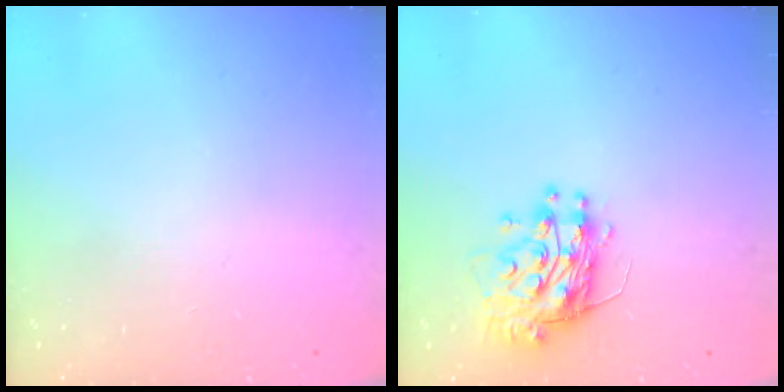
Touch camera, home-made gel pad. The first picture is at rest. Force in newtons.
{"total": 12.9, "press": 12.9, "slide": 1.1}